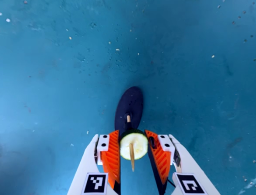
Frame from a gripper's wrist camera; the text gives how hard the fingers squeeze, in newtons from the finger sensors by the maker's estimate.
{"total": 13.8, "left": 13.5, "right": 14.2}